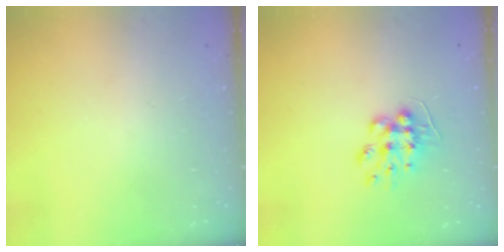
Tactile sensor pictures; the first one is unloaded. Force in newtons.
{"total": 9.4, "press": 9.3, "slide": 1.3}